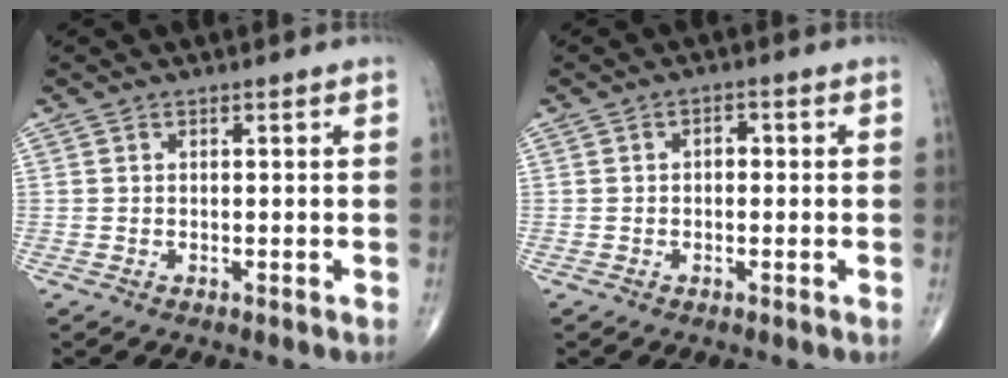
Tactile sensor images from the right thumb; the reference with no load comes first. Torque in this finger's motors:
{"motor_torque": [-0.21, -0.05, 0.09, 0.12, 0.04]}